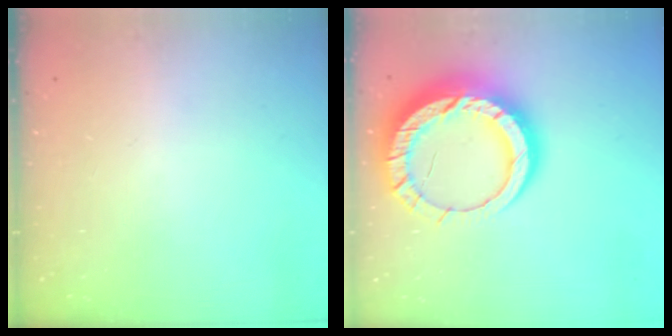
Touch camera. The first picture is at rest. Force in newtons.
{"total": 18.7, "press": 18.6, "slide": 1.5}